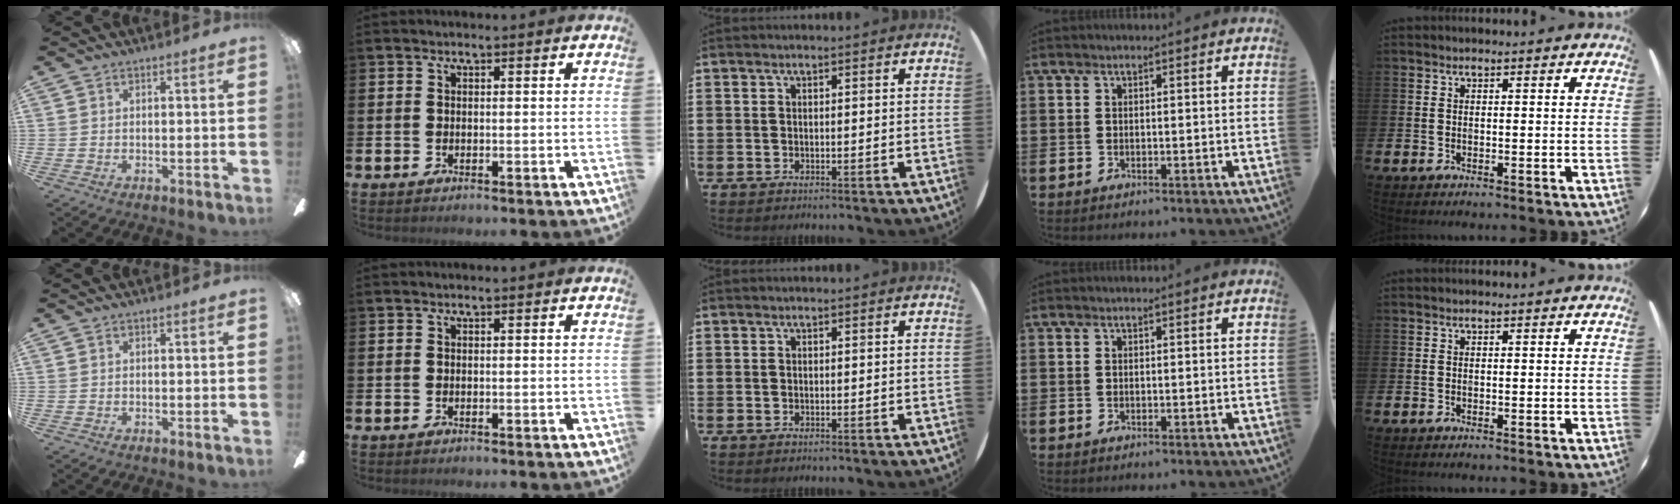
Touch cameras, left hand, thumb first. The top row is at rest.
{}